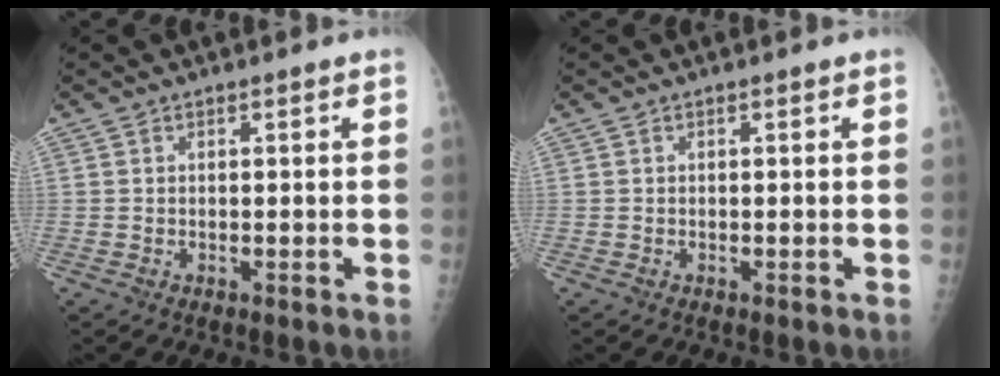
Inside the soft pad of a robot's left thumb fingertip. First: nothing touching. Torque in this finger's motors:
{"motor_torque": [0.00, 0.01, 0.00, 0.00, 0.00]}